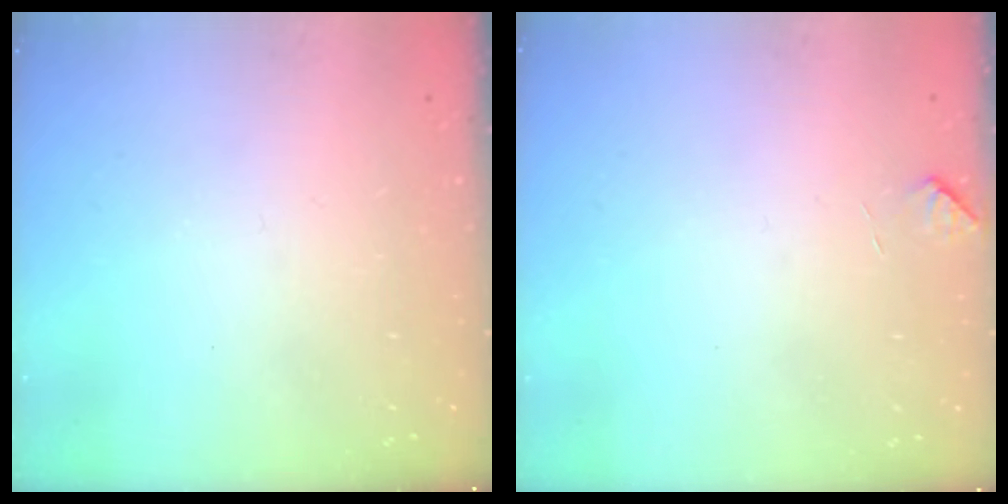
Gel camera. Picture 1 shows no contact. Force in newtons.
{"total": 2.7, "press": 2.7, "slide": 0.6}